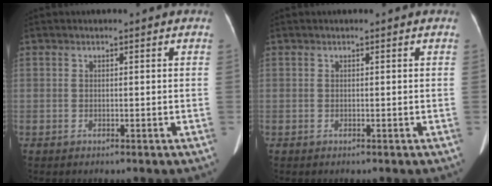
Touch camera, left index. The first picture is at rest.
{"total": 0.0}